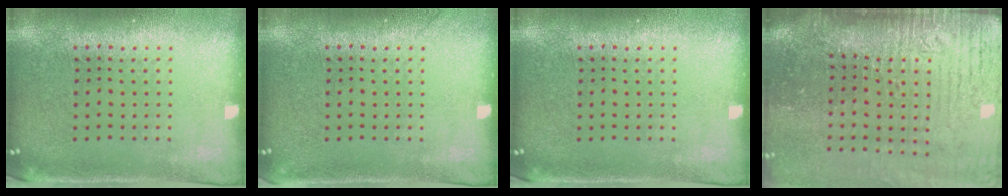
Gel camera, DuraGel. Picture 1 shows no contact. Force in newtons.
{"total": 0.5, "press": 0.5, "slide": 0.1}
{"total": 0.0}
{"total": 4.9, "press": 4.1, "slide": 2.7}